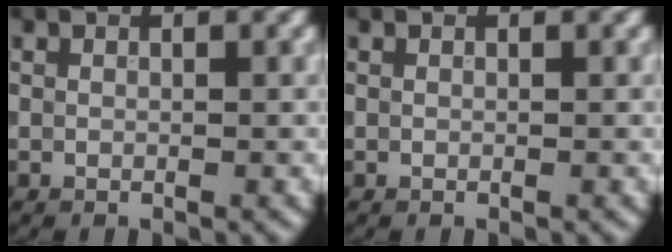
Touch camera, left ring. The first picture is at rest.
{"total": 0.0}